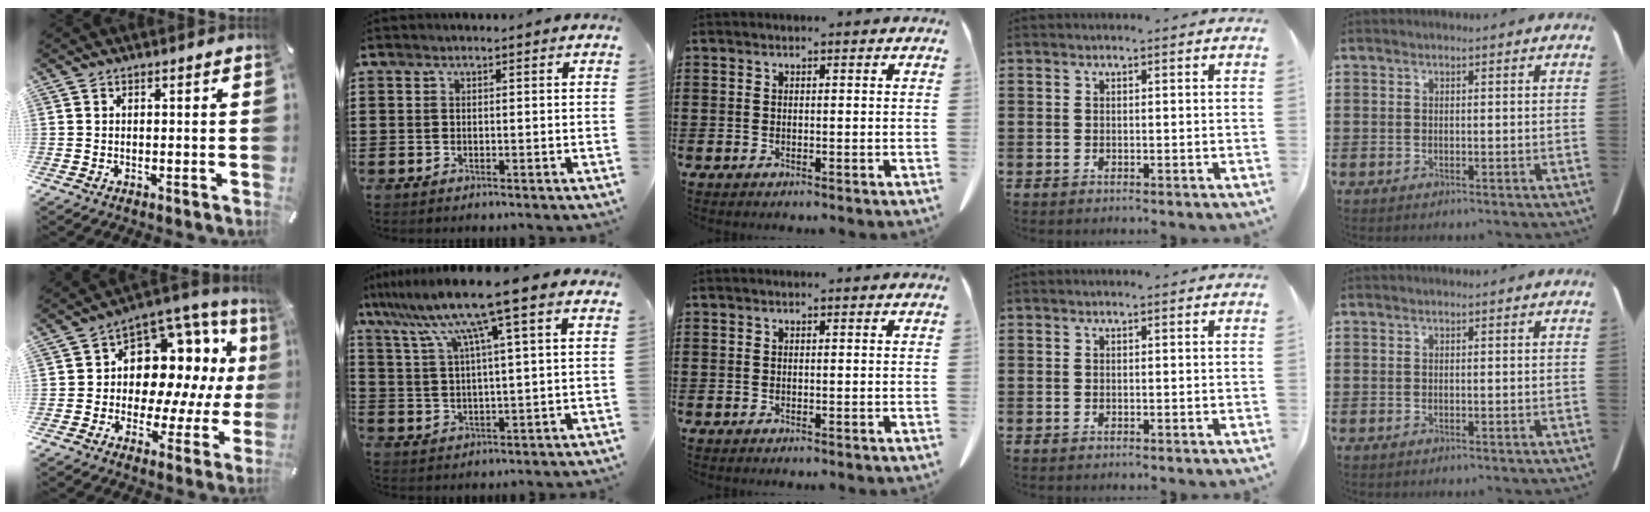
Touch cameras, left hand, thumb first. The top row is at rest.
{"thumb": {"total": 12.5, "force": [3.6, 9.8, 6.8], "torque": [-0.102, -0.056, 0.073]}, "index": {"total": 11.0, "force": [7.1, -0.3, 8.3], "torque": [-0.188, -0.018, 0.117]}}